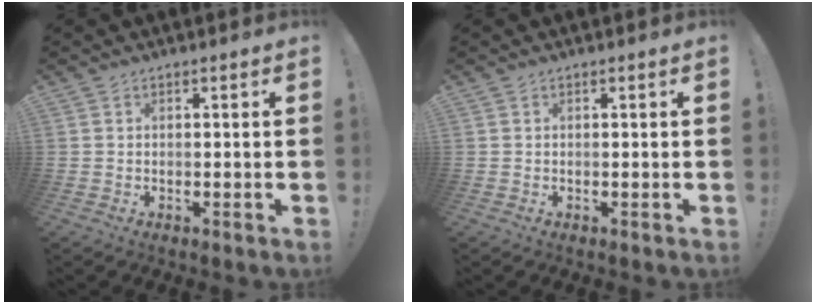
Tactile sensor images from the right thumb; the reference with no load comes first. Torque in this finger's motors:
{"motor_torque": [-0.10, 0.10, -0.28, 0.26, 0.07]}